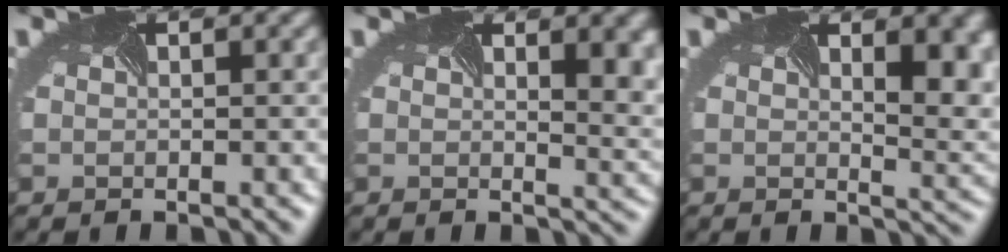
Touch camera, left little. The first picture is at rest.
{"total": 7.4, "force": [2.6, 3.8, 5.9], "torque": [-0.058, 0.002, 0.042]}
{"total": 9.0, "force": [3.2, 4.4, 7.1], "torque": [-0.074, 0.013, 0.047]}